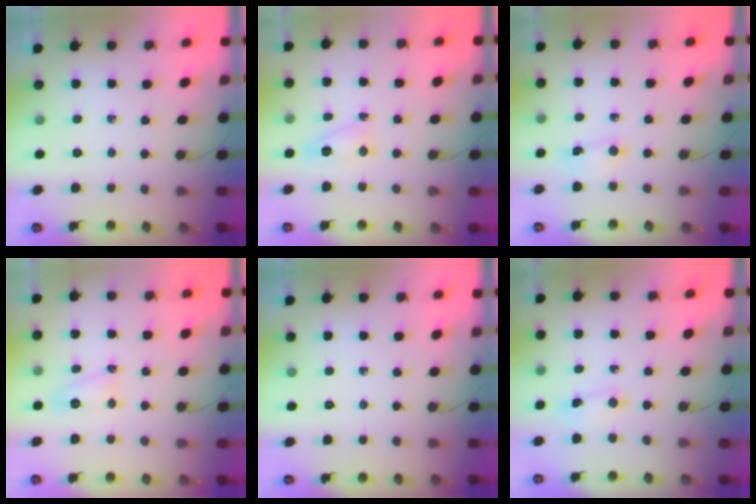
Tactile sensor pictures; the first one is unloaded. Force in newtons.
{"total": 6.0, "press": 6.0, "slide": 0.3}
{"total": 2.5, "press": 2.5, "slide": 0.4}
{"total": 6.7, "press": 6.7, "slide": 0.4}
{"total": 0.0}
{"total": 1.1, "press": 1.0, "slide": 0.5}